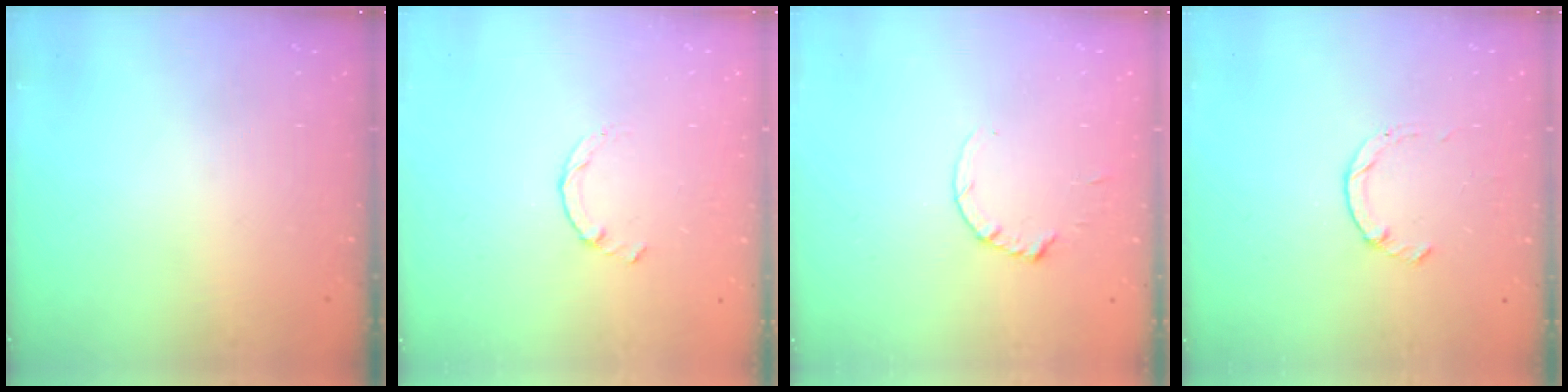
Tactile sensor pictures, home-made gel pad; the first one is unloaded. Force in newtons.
{"total": 0.0}
{"total": 1.8, "press": 1.7, "slide": 0.2}
{"total": 1.0, "press": 1.0, "slide": 0.3}